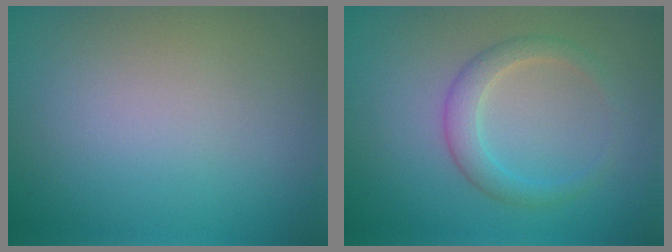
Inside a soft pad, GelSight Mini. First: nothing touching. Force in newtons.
{"total": 2.4, "press": 2.4, "slide": 0.1}